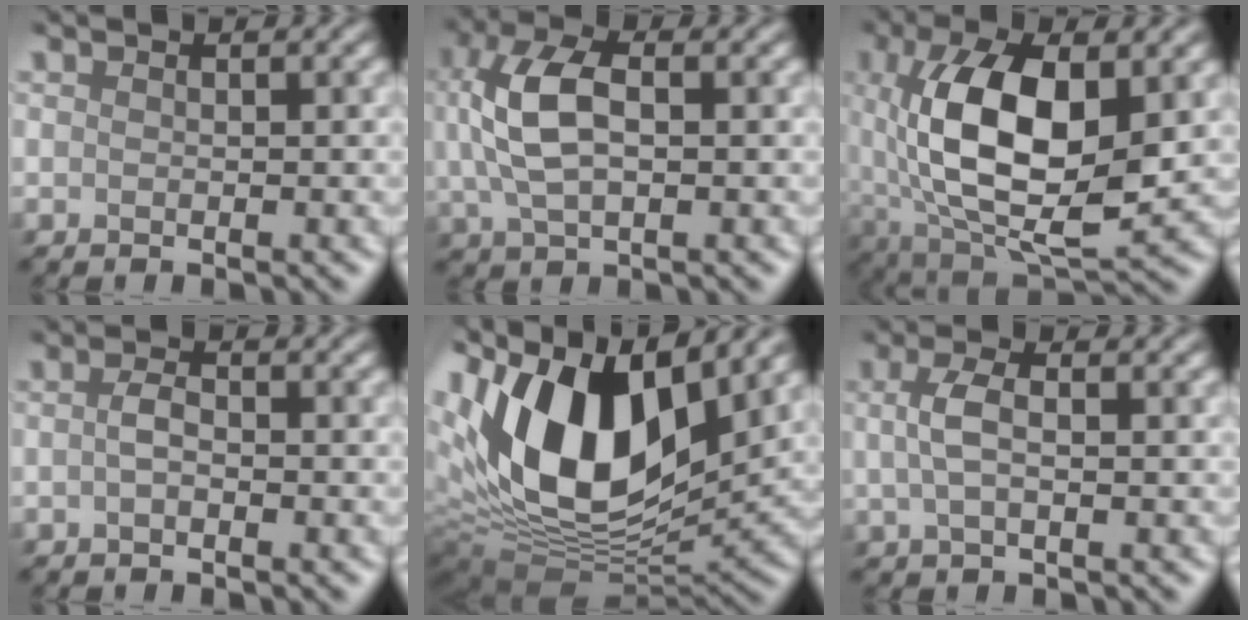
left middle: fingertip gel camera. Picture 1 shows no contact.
{"total": 5.3, "force": [1.5, 2.7, 4.4], "torque": [-0.105, 0.015, 0.019]}
{"total": 10.3, "force": [1.5, 4.6, 9.0], "torque": [-0.177, -0.005, 0.029]}
{"total": 0.7, "force": [0.0, 0.3, 0.7], "torque": [-0.020, 0.004, -0.008]}
{"total": 14.2, "force": [5.3, 7.5, 10.9], "torque": [-0.208, 0.008, 0.088]}
{"total": 1.8, "force": [0.7, 0.4, 1.6], "torque": [-0.042, 0.006, 0.007]}